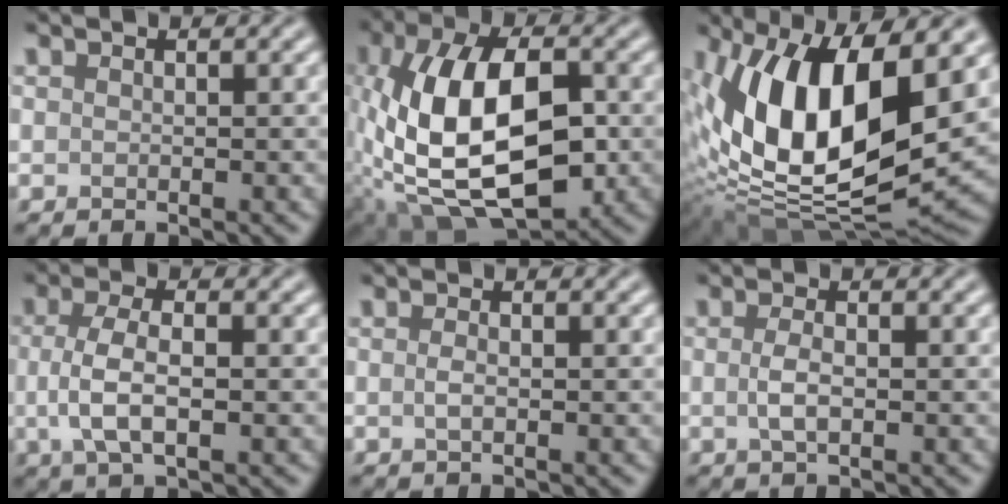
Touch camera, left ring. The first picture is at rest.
{"total": 14.0, "force": [-1.5, 7.3, 11.9], "torque": [-0.228, 0.008, -0.033]}
{"total": 15.4, "force": [3.3, 7.4, 13.1], "torque": [-0.240, -0.009, 0.049]}
{"total": 4.2, "force": [-0.3, 1.7, 3.9], "torque": [-0.090, 0.001, -0.009]}
{"total": 1.0, "force": [-0.1, 0.3, 0.9], "torque": [-0.022, 0.000, -0.004]}
{"total": 1.9, "force": [-0.2, 0.7, 1.8], "torque": [-0.040, 0.000, -0.005]}